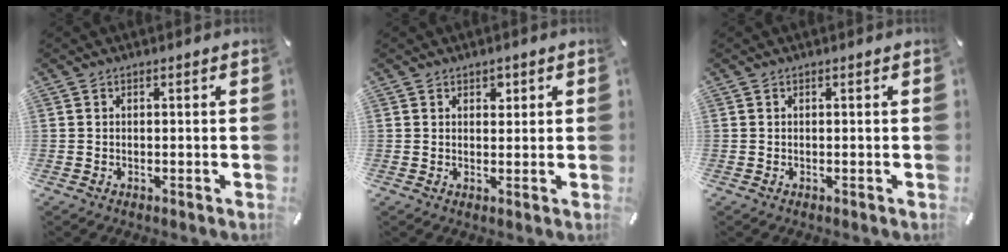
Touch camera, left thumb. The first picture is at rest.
{"total": 1.8, "force": [0.9, 1.5, 0.6], "torque": [0.011, -0.006, 0.010]}
{"total": 0.0}